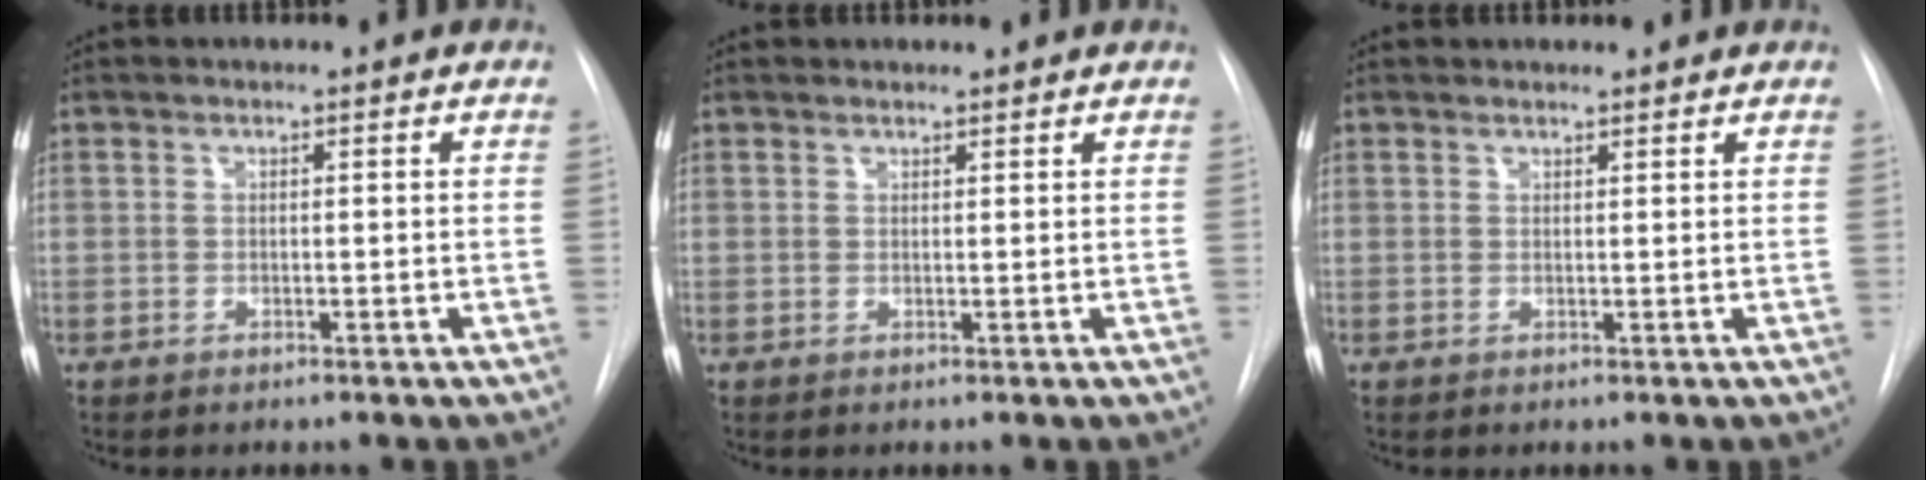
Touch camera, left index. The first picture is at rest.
{"total": 1.3, "force": [1.2, 0.4, 0.1], "torque": [-0.006, 0.012, 0.019]}
{"total": 1.4, "force": [1.3, 0.4, 0.1], "torque": [-0.008, 0.011, 0.019]}